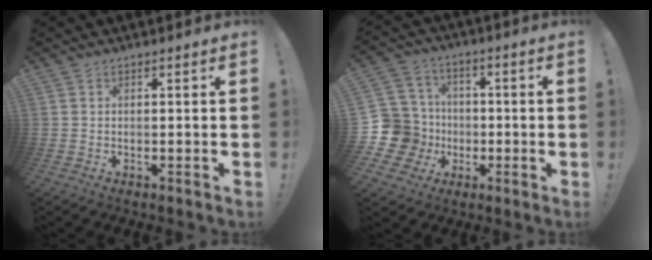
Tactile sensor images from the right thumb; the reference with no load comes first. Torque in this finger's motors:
{"motor_torque": [-0.09, -0.12, -0.07, -0.02, 0.00]}